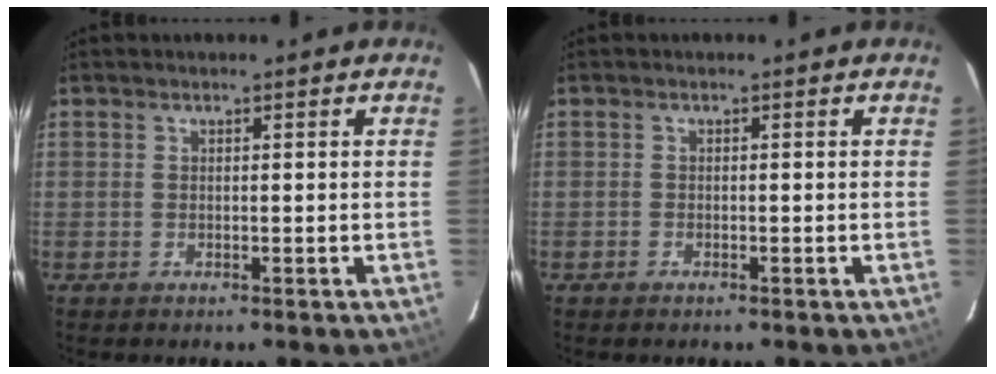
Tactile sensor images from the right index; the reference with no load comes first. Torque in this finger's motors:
{"motor_torque": [0.09, -0.09, -0.15, -0.05]}